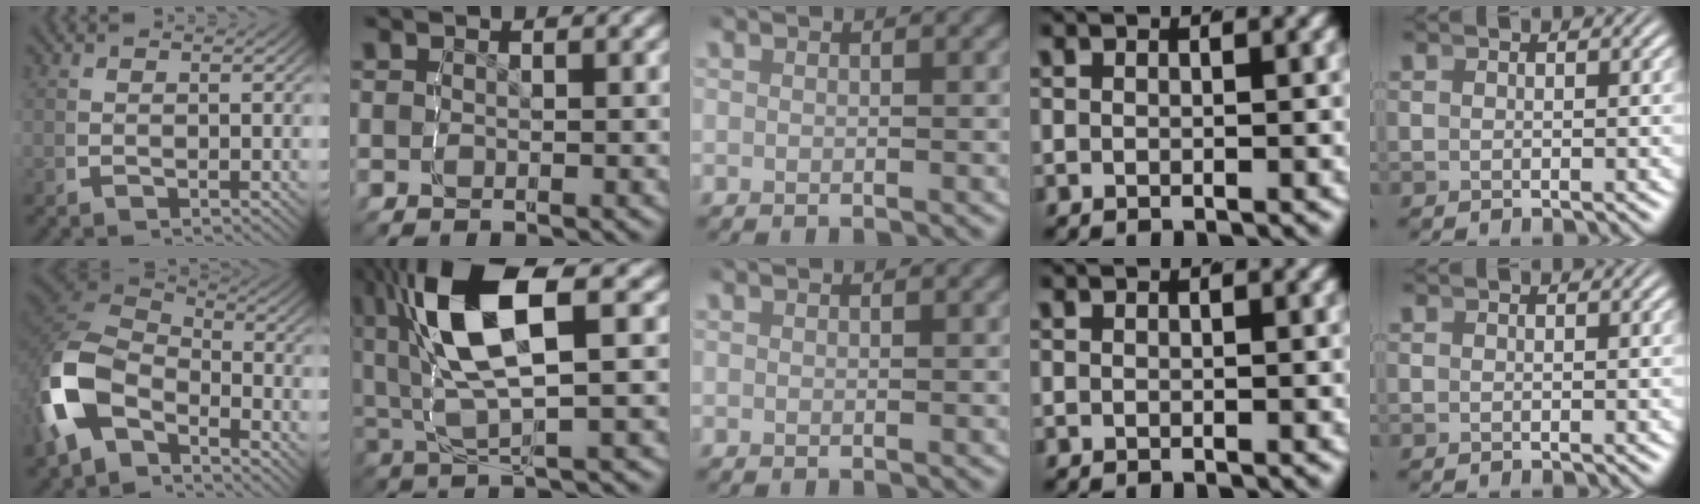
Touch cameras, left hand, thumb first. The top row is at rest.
{"thumb": {"total": 10.9, "force": [-1.3, 7.5, 7.8], "torque": [-0.192, -0.018, -0.021]}, "index": {"total": 10.2, "force": [2.0, 4.4, 8.9], "torque": [-0.195, -0.005, 0.043]}}